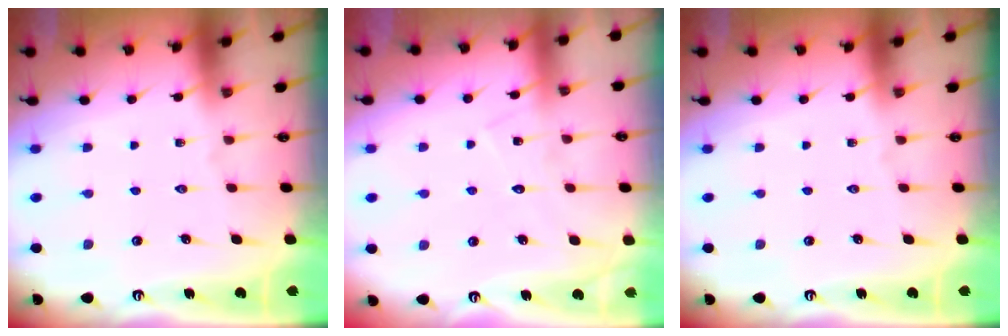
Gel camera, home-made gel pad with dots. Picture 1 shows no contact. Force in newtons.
{"total": 6.8, "press": 6.8, "slide": 0.4}
{"total": 0.0}